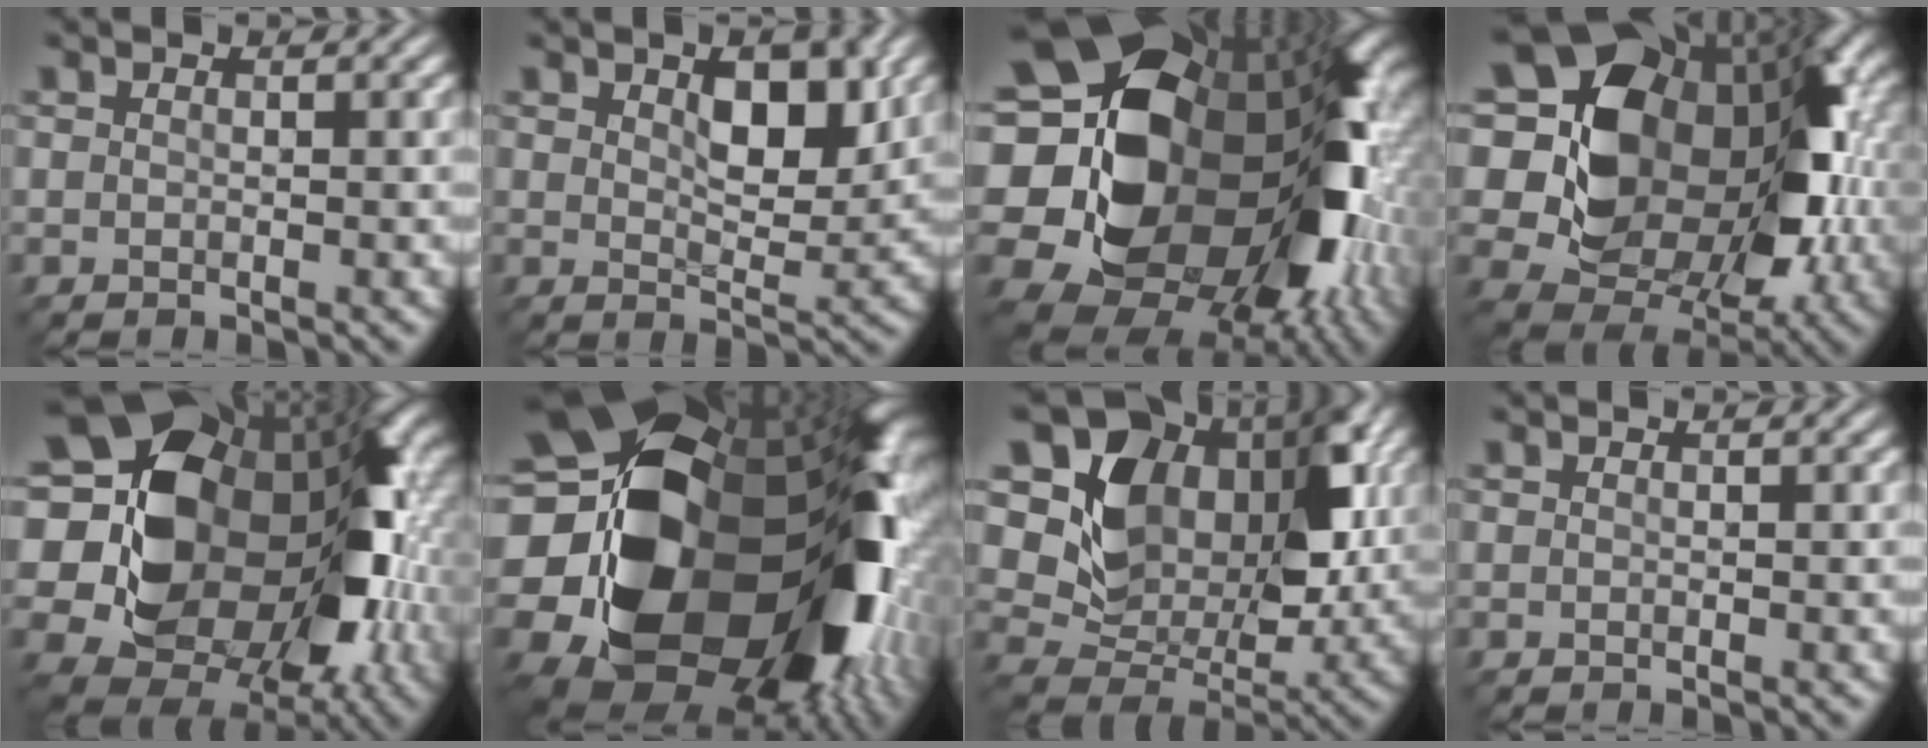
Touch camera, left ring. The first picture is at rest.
{"total": 5.3, "force": [2.0, 2.4, 4.3], "torque": [-0.065, -0.005, 0.034]}
{"total": 21.8, "force": [0.9, 16.5, 14.3], "torque": [-0.301, -0.026, 0.052]}
{"total": 16.2, "force": [2.2, 12.2, 10.5], "torque": [-0.182, 0.010, 0.039]}
{"total": 19.8, "force": [1.7, 15.4, 12.4], "torque": [-0.233, -0.003, 0.058]}
{"total": 23.5, "force": [-0.8, 17.5, 15.6], "torque": [-0.319, -0.062, 0.005]}
{"total": 11.9, "force": [3.6, 8.7, 7.2], "torque": [-0.137, -0.006, 0.066]}
{"total": 0.0}